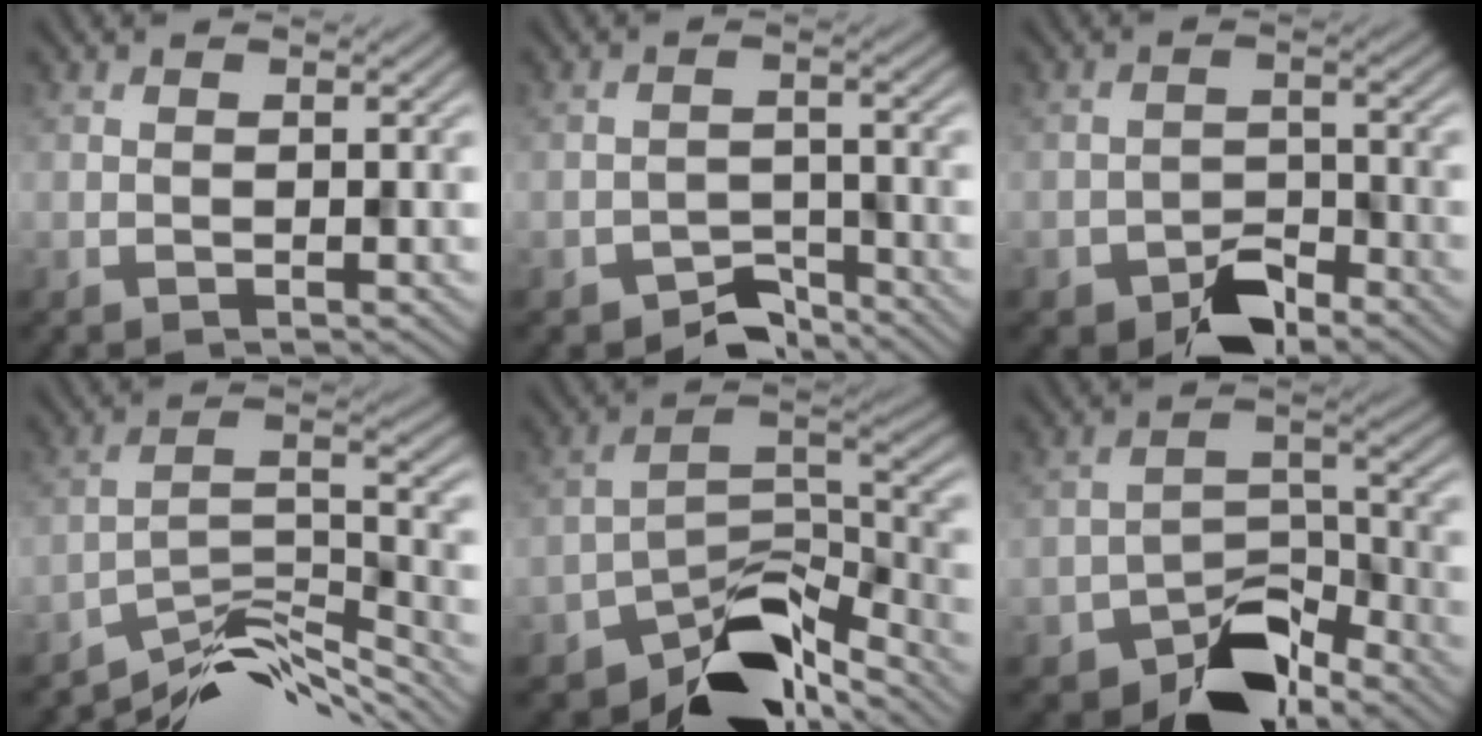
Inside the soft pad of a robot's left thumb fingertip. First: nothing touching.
{"total": 4.0, "force": [-3.3, 1.7, 1.2], "torque": [-0.017, 0.001, -0.061]}
{"total": 5.0, "force": [-3.5, 2.5, 2.5], "torque": [-0.039, 0.000, -0.066]}
{"total": 9.8, "force": [-8.2, 2.3, 4.9], "torque": [-0.085, 0.001, -0.148]}
{"total": 11.6, "force": [-8.6, 5.2, 5.8], "torque": [-0.087, -0.005, -0.152]}
{"total": 9.5, "force": [-7.3, 4.0, 4.5], "torque": [-0.060, -0.001, -0.136]}